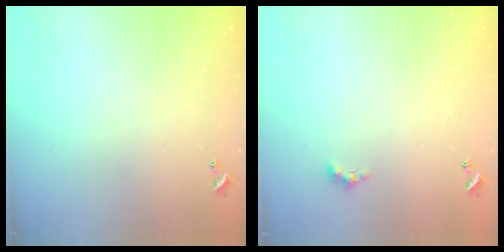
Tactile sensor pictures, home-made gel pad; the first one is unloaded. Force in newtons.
{"total": 1.5, "press": 1.4, "slide": 0.6}